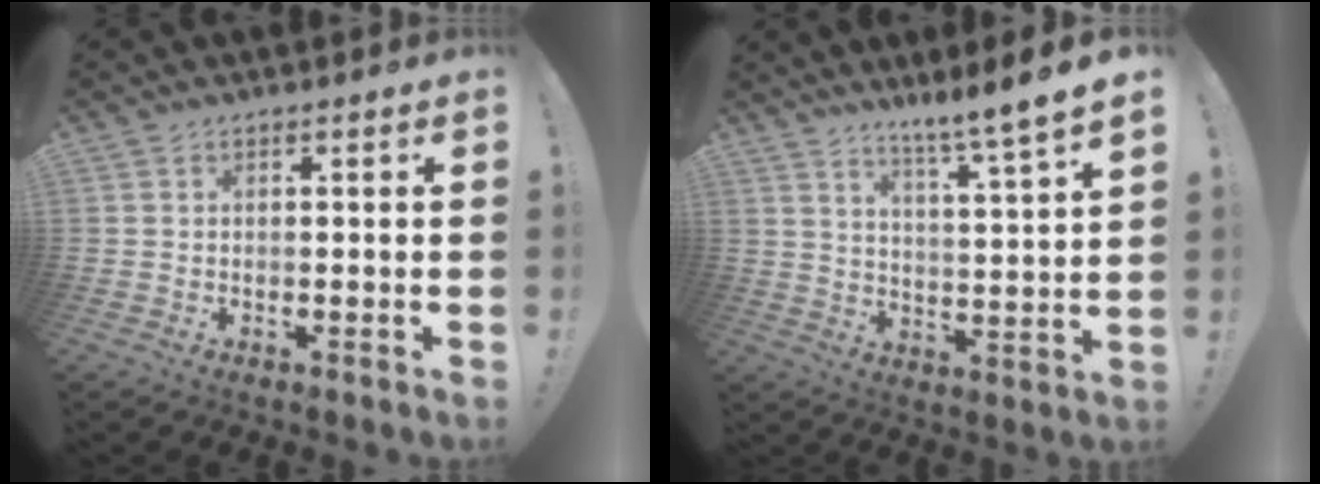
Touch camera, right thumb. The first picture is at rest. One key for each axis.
{"total": 8.2, "fx": 6.4, "fy": -1.7, "fz": 4.8, "tx": -0.079, "ty": -0.062, "tz": 0.099}